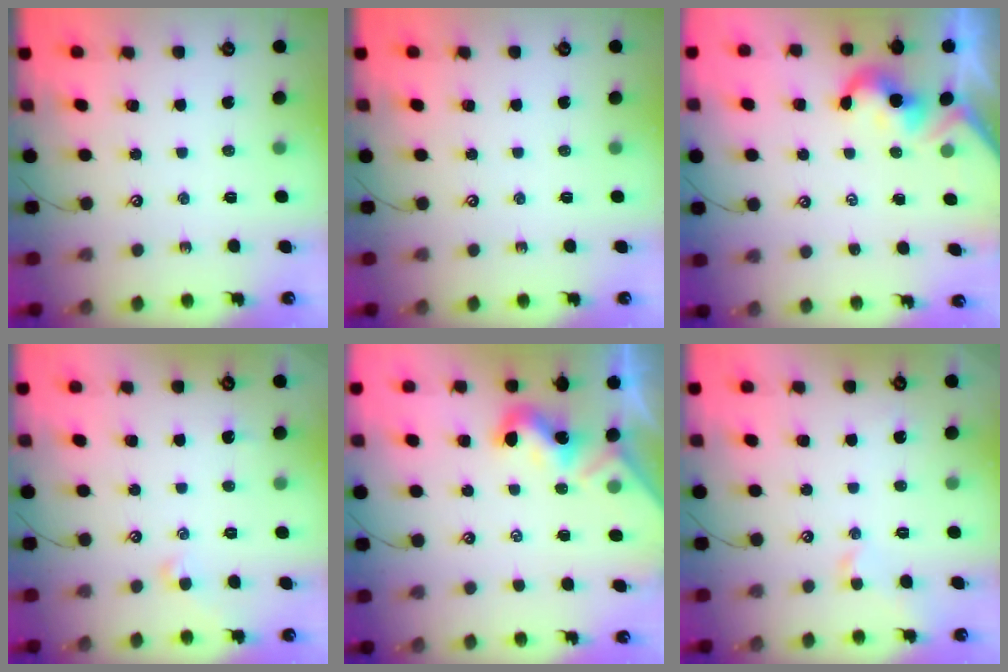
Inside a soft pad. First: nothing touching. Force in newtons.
{"total": 0.0}
{"total": 2.0, "press": 1.9, "slide": 0.5}
{"total": 0.7, "press": 0.3, "slide": 0.6}
{"total": 2.0, "press": 2.0, "slide": 0.5}
{"total": 0.7, "press": 0.7, "slide": 0.1}